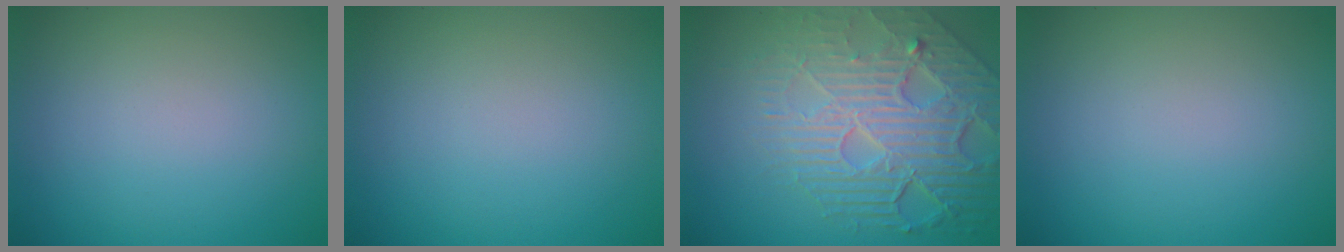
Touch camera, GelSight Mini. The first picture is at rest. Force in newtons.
{"total": 0.0}
{"total": 8.7, "press": 5.9, "slide": 6.4}
{"total": 0.0}